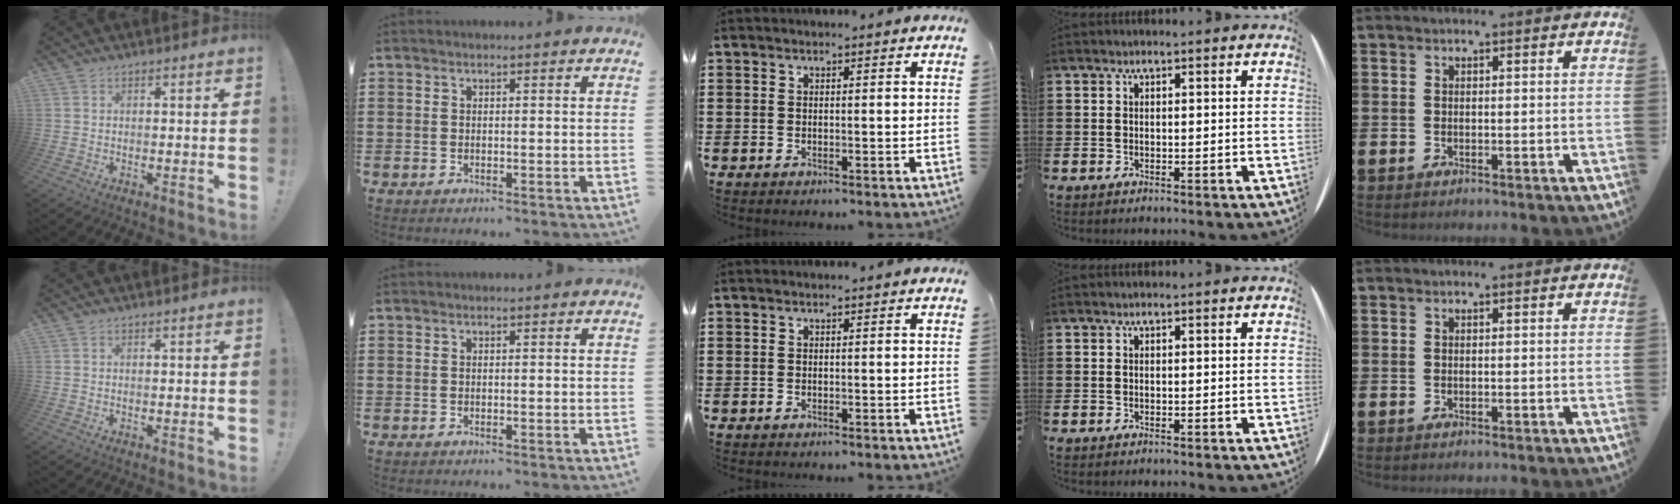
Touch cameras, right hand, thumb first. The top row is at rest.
{}